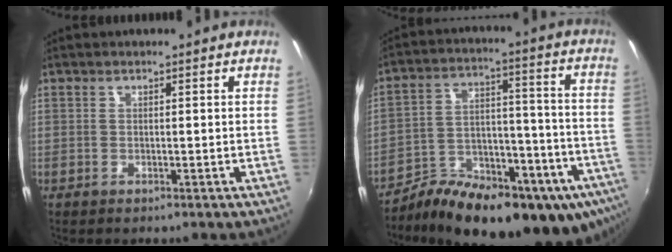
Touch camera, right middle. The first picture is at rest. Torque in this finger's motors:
{"motor_torque": [1.08, -1.06, 0.35, 0.18]}